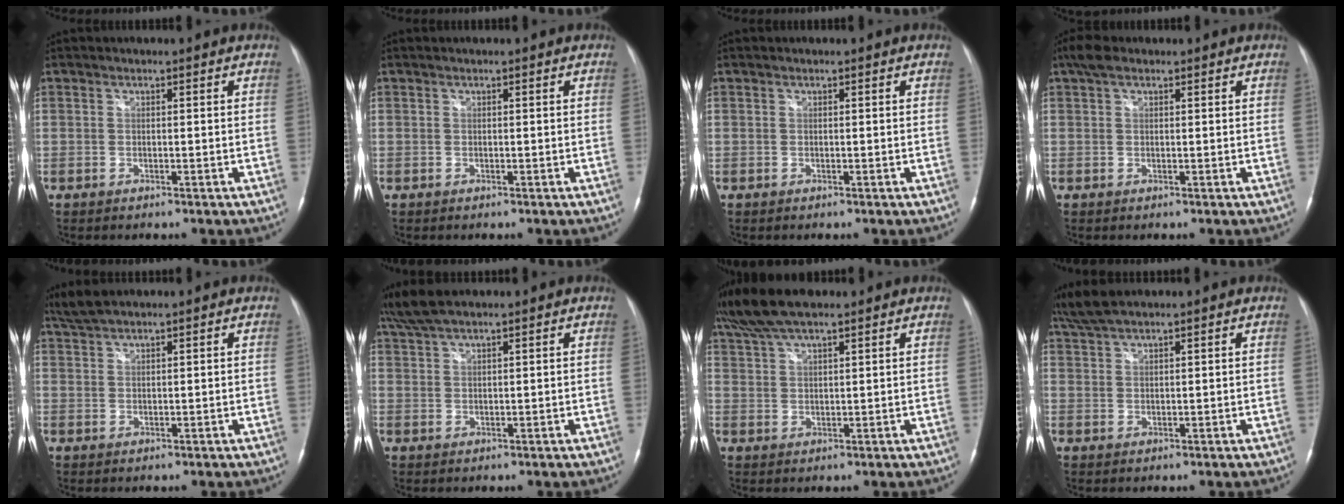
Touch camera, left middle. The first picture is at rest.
{"total": 0.0}
{"total": 0.0}
{"total": 2.9, "force": [1.9, 1.3, 1.7], "torque": [-0.041, 0.023, 0.037]}
{"total": 3.3, "force": [3.0, 0.3, 1.4], "torque": [-0.039, 0.017, 0.064]}
{"total": 5.3, "force": [4.4, 0.8, 2.8], "torque": [-0.066, 0.024, 0.090]}
{"total": 9.5, "force": [7.7, 2.0, 5.2], "torque": [-0.105, 0.036, 0.144]}
{"total": 4.6, "force": [4.0, 0.6, 2.2], "torque": [-0.057, 0.020, 0.084]}